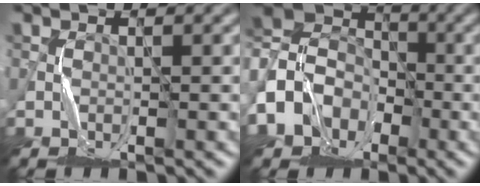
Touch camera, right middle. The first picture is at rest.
{"total": 10.4, "force": [-4.2, 8.6, 4.1], "torque": [-0.098, -0.007, -0.109]}